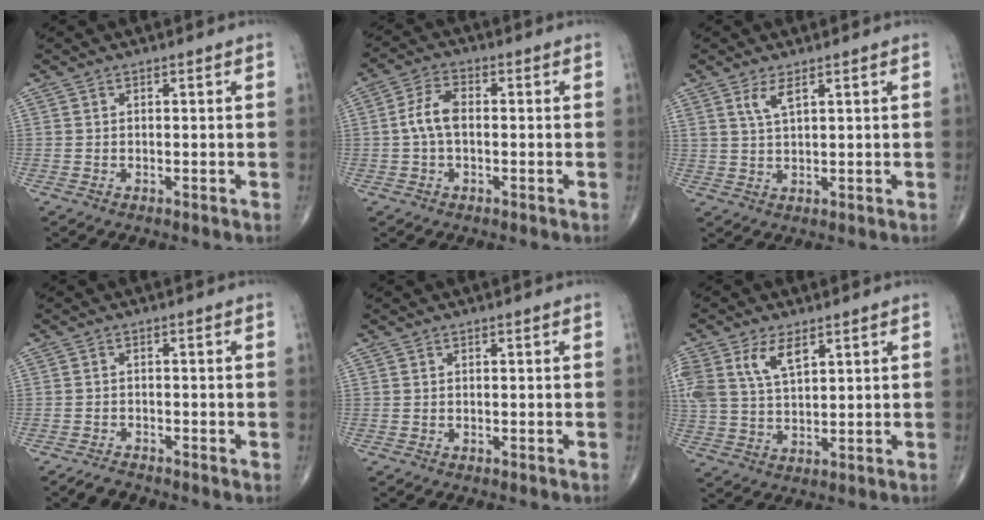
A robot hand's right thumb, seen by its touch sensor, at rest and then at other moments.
{"total": 5.5, "force": [-0.3, 3.0, 4.6], "torque": [-0.096, 0.017, -0.012]}
{"total": 3.4, "force": [1.9, 0.9, 2.6], "torque": [-0.056, -0.009, 0.042]}
{"total": 1.8, "force": [-1.6, 0.5, 0.5], "torque": [-0.013, -0.004, -0.034]}
{"total": 0.0}
{"total": 9.7, "force": [4.6, 4.9, 6.9], "torque": [-0.145, -0.007, 0.098]}